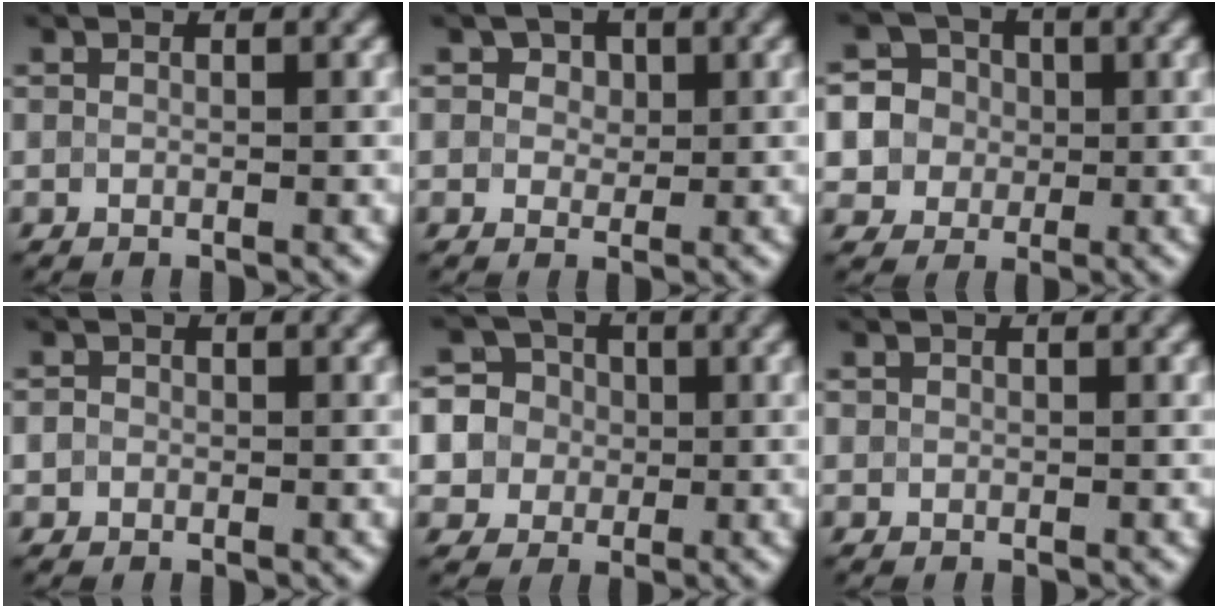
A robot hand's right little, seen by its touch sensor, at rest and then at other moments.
{"total": 2.5, "force": [1.2, 1.7, 1.3], "torque": [-0.021, 0.010, 0.008]}
{"total": 7.7, "force": [0.7, 7.3, 2.4], "torque": [-0.067, 0.038, 0.007]}
{"total": 0.7, "force": [-0.1, 0.7, 0.2], "torque": [-0.001, 0.000, -0.006]}
{"total": 8.7, "force": [0.9, 8.2, 2.7], "torque": [-0.080, 0.036, 0.008]}
{"total": 0.0}